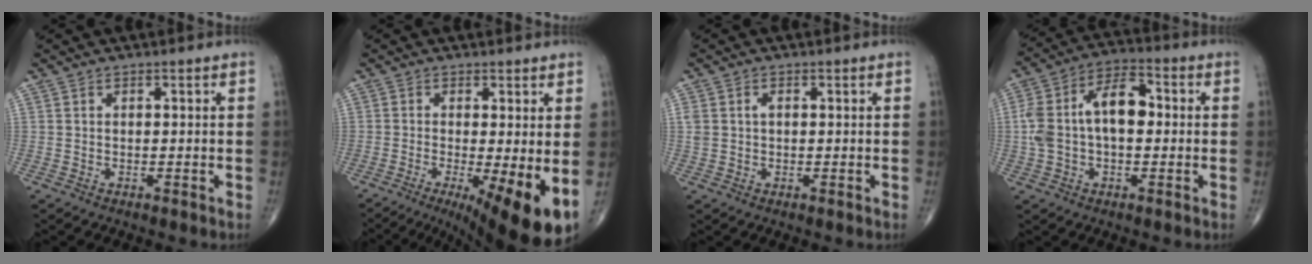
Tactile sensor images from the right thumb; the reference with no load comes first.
{"total": 12.9, "force": [-3.6, 3.3, 11.9], "torque": [-0.161, -0.016, -0.043]}
{"total": 2.5, "force": [0.5, 1.8, 1.7], "torque": [-0.041, 0.011, 0.013]}
{"total": 13.5, "force": [0.5, 7.6, 11.1], "torque": [-0.216, 0.044, 0.004]}